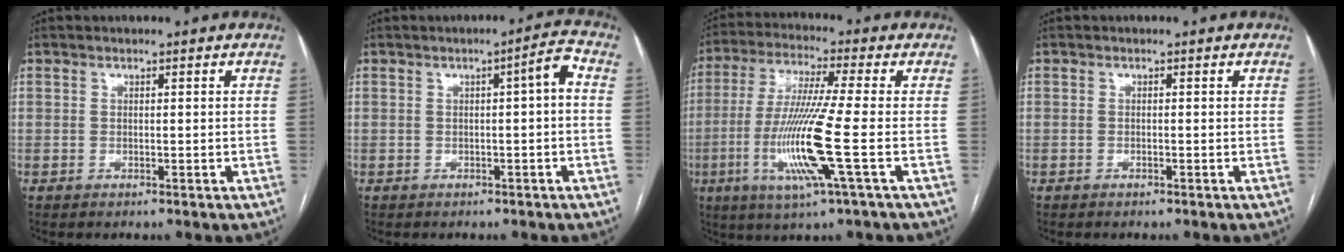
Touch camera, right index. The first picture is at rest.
{"total": 3.2, "force": [-0.1, 0.1, 3.2], "torque": [-0.043, 0.010, -0.002]}
{"total": 13.2, "force": [-3.4, -1.1, 12.7], "torque": [-0.264, -0.021, -0.071]}
{"total": 0.0}